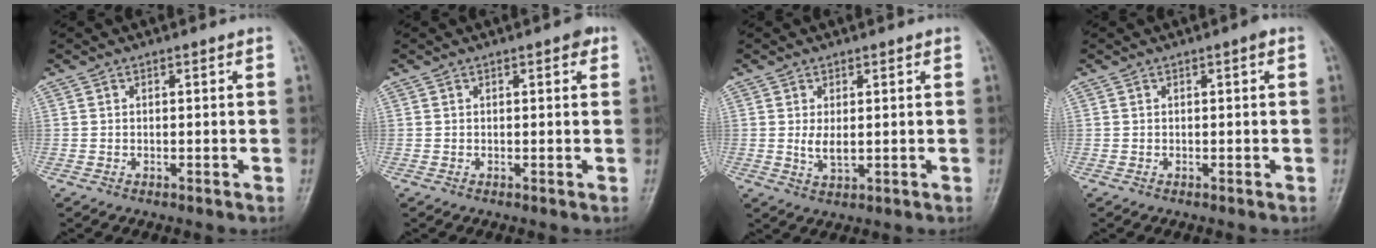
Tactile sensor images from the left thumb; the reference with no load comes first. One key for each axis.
{"total": 2.1, "fx": 1.0, "fy": 0.9, "fz": 1.6, "tx": -0.015, "ty": -0.001, "tz": 0.011}
{"total": 3.1, "fx": 0.5, "fy": 1.7, "fz": 2.6, "tx": -0.045, "ty": -0.011, "tz": 0.014}
{"total": 0.8, "fx": 0.3, "fy": 0.2, "fz": 0.7, "tx": -0.017, "ty": 0.001, "tz": 0.001}